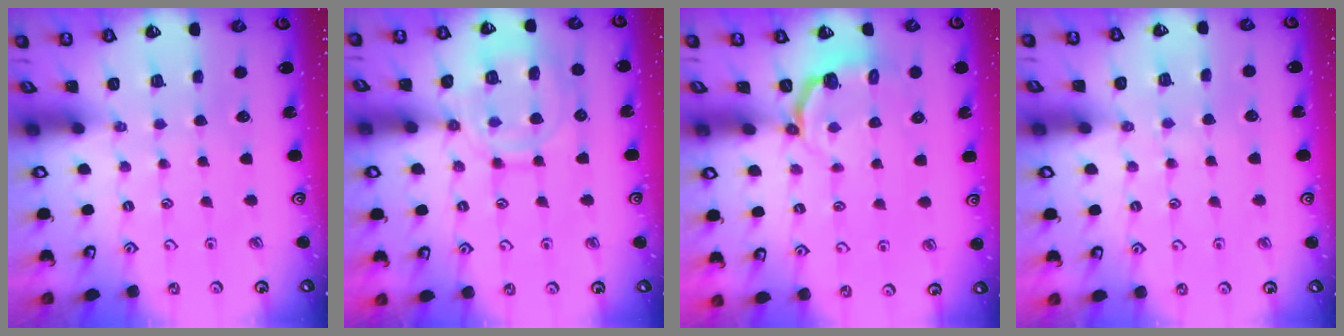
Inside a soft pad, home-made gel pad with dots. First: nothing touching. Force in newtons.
{"total": 13.1, "press": 13.1, "slide": 1.2}
{"total": 3.4, "press": 2.2, "slide": 2.6}
{"total": 4.7, "press": 4.6, "slide": 0.6}